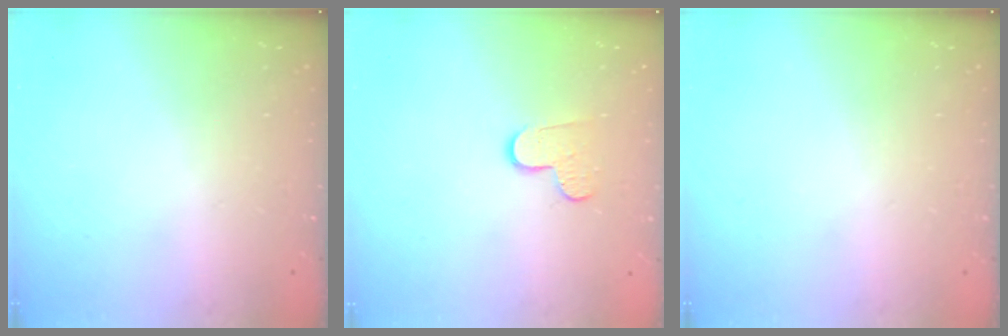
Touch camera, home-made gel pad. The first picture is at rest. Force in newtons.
{"total": 7.9, "press": 7.9, "slide": 0.5}
{"total": 0.0}